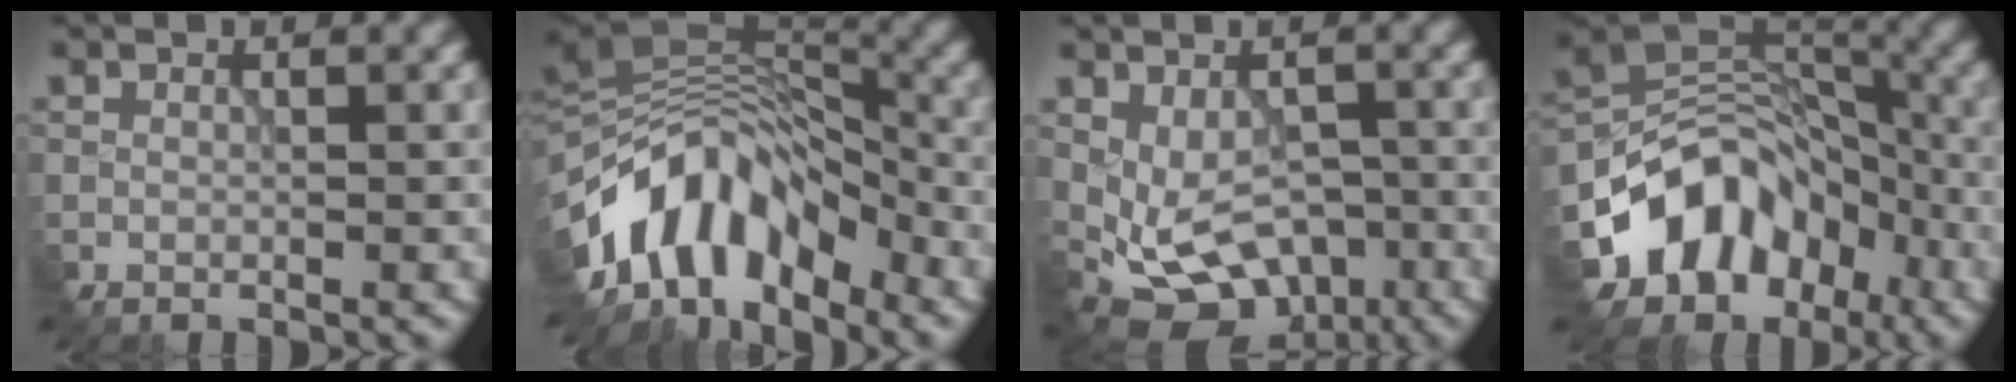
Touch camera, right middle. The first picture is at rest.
{"total": 9.9, "force": [-6.1, 4.8, 6.2], "torque": [-0.107, 0.018, -0.110]}
{"total": 5.9, "force": [-2.0, 4.0, 3.8], "torque": [-0.075, -0.019, -0.013]}
{"total": 9.2, "force": [-5.1, 6.9, 3.5], "torque": [-0.048, 0.014, -0.095]}